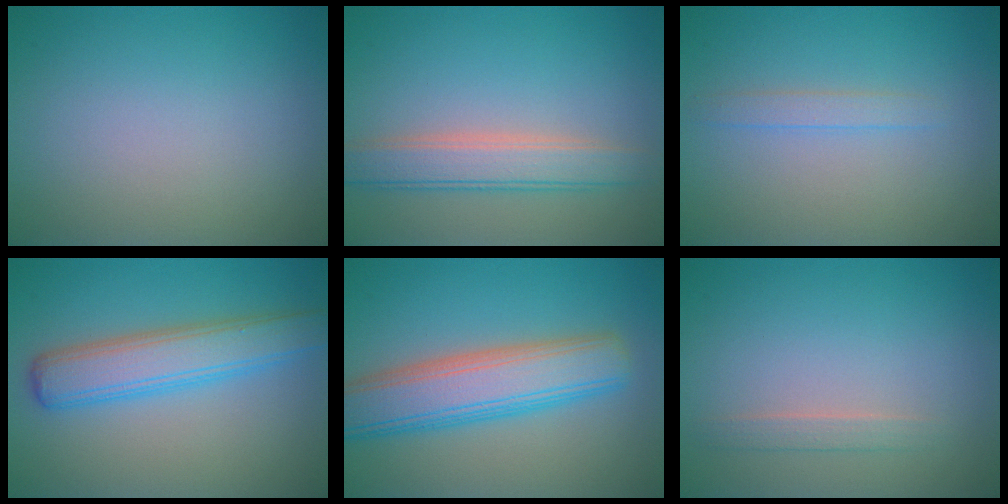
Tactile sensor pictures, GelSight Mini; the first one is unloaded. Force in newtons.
{"total": 4.0, "press": 4.0, "slide": 0.2}
{"total": 1.2, "press": 1.2, "slide": 0.2}
{"total": 5.3, "press": 5.3, "slide": 0.1}
{"total": 7.5, "press": 7.5, "slide": 0.2}
{"total": 1.2, "press": 1.2, "slide": 0.1}